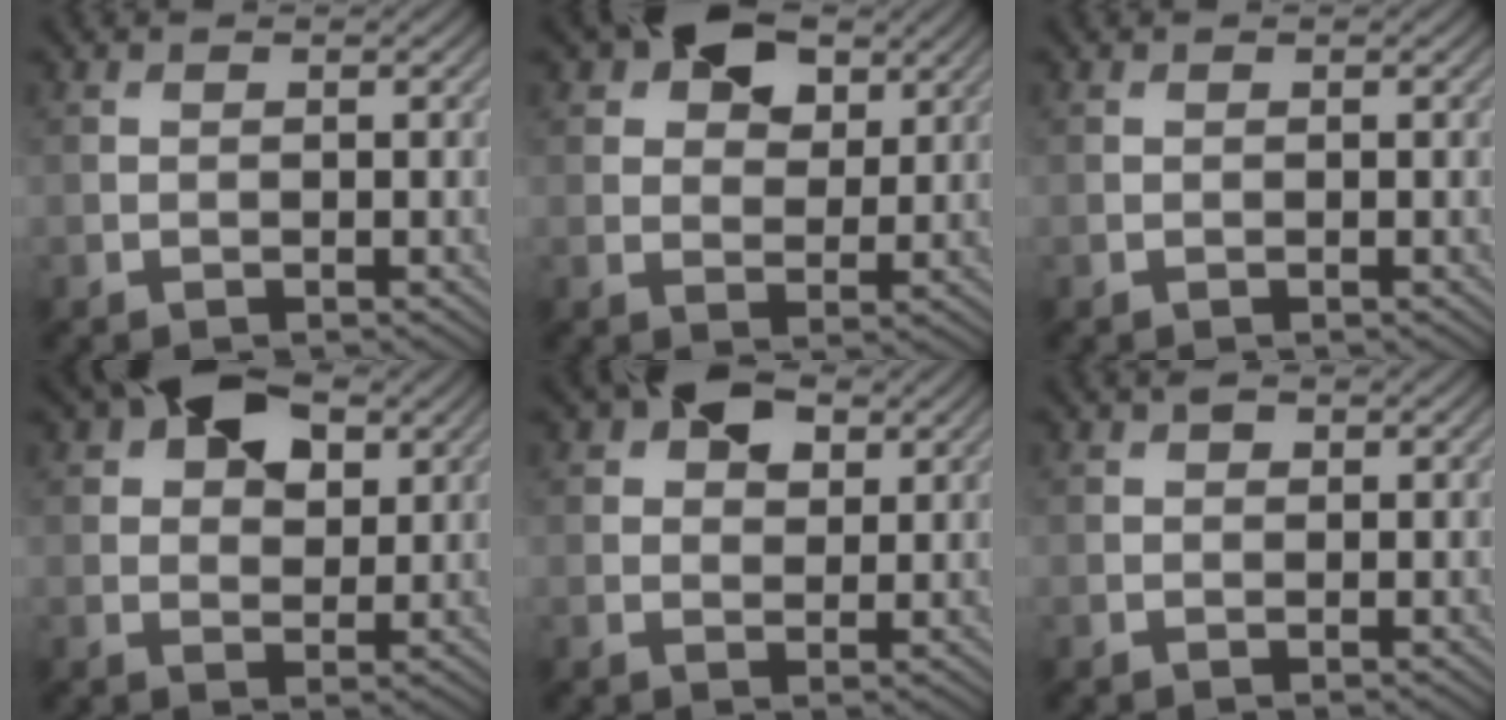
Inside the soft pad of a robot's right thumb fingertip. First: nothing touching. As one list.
[{"total": 7.5, "force": [4.0, 4.6, 4.4], "torque": [-0.078, 0.004, 0.064]}, {"total": 0.0}, {"total": 9.1, "force": [4.3, 5.4, 5.9], "torque": [-0.103, 0.012, 0.067]}, {"total": 5.8, "force": [3.0, 3.6, 3.5], "torque": [-0.053, 0.005, 0.046]}, {"total": 1.1, "force": [0.6, 0.7, 0.6], "torque": [-0.009, 0.001, 0.010]}]